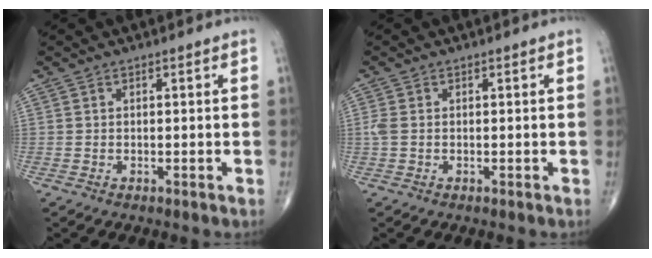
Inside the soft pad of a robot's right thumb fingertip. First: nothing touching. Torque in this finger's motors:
{"motor_torque": [-0.12, 0.06, 0.56, 0.09, -0.01]}